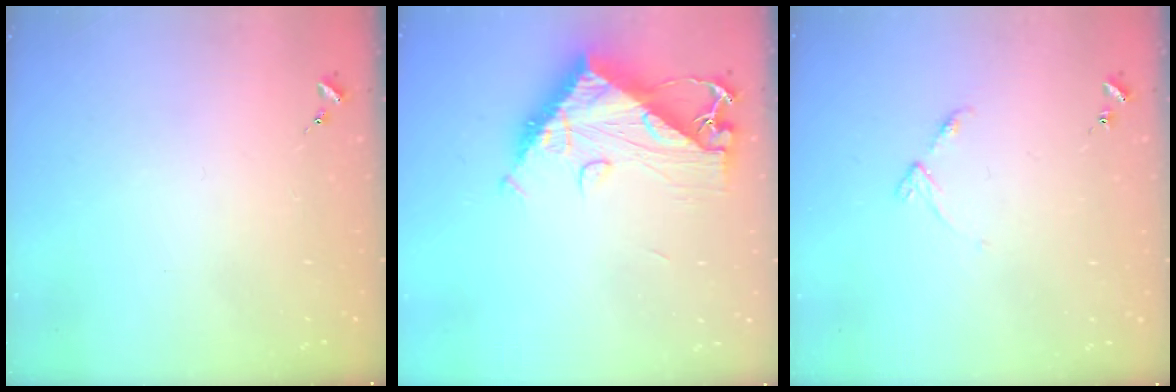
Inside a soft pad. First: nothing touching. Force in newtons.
{"total": 12.9, "press": 12.8, "slide": 1.2}
{"total": 5.5, "press": 5.4, "slide": 0.6}